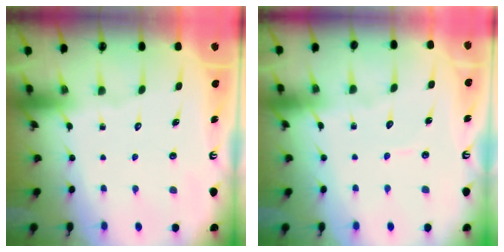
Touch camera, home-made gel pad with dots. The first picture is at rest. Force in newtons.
{"total": 3.8, "press": 3.7, "slide": 0.3}